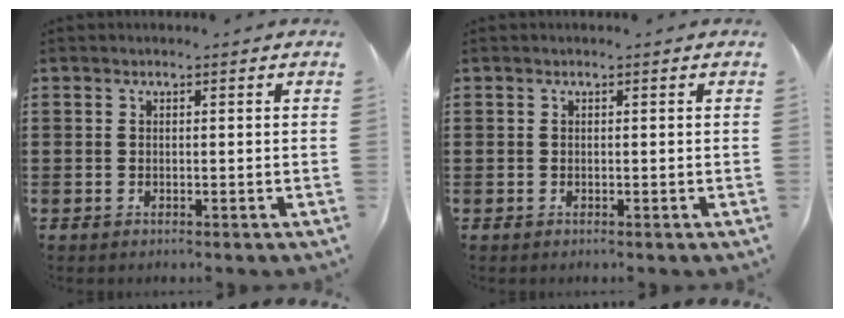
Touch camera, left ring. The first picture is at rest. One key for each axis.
{"total": 0.0}